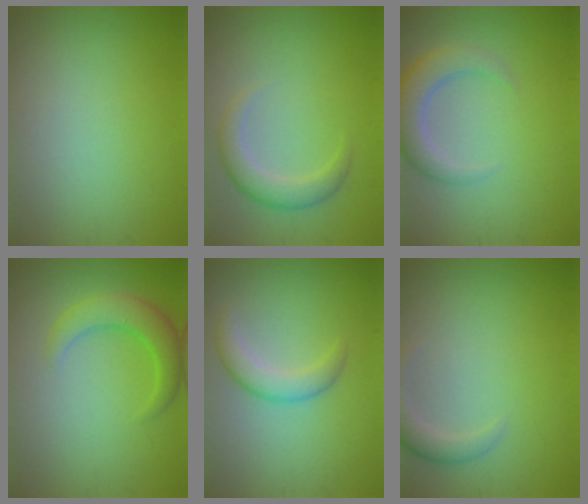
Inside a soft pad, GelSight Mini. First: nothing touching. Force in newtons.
{"total": 2.7, "press": 2.7, "slide": 0.2}
{"total": 3.8, "press": 3.8, "slide": 0.2}
{"total": 3.8, "press": 3.7, "slide": 0.3}
{"total": 2.7, "press": 2.7, "slide": 0.1}
{"total": 2.2, "press": 2.2, "slide": 0.2}